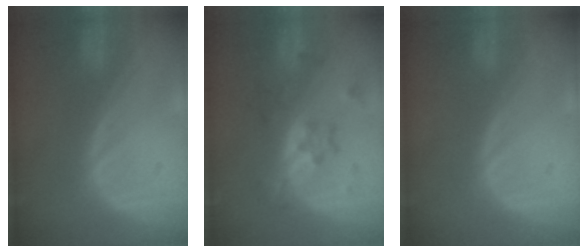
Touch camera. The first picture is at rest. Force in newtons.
{"total": 6.2, "press": 6.2, "slide": 0.4}
{"total": 0.0}